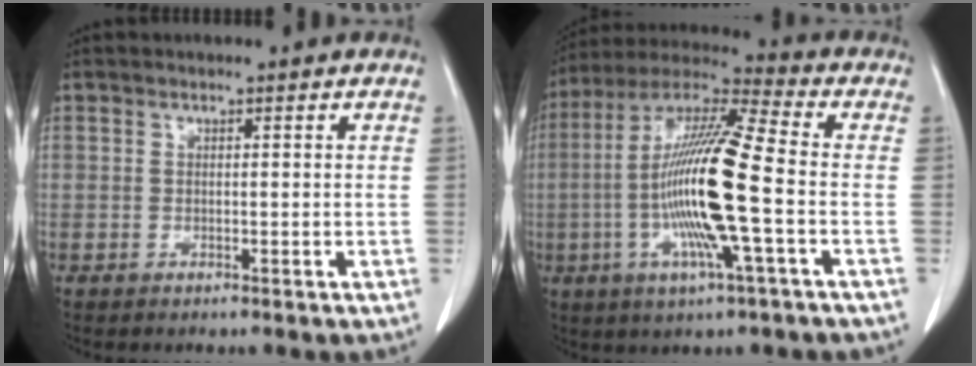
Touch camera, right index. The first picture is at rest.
{"total": 17.1, "force": [-2.9, 0.6, 16.8], "torque": [-0.334, -0.003, -0.063]}